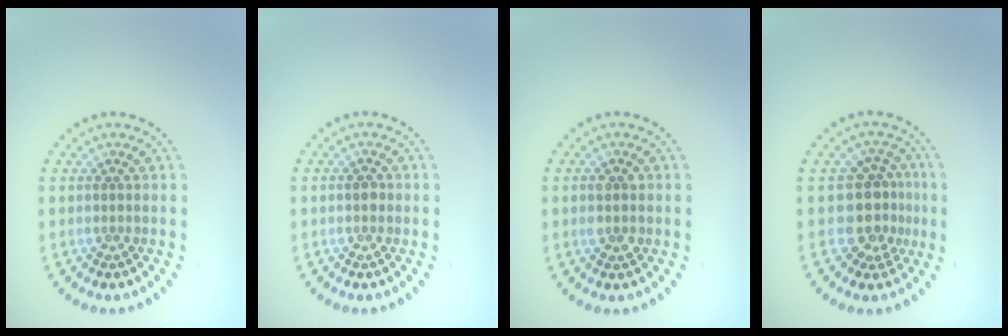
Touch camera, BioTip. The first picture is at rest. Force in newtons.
{"total": 0.9, "press": 0.9, "slide": 0.0}
{"total": 2.0, "press": 2.0, "slide": 0.1}
{"total": 3.8, "press": 3.1, "slide": 2.1}